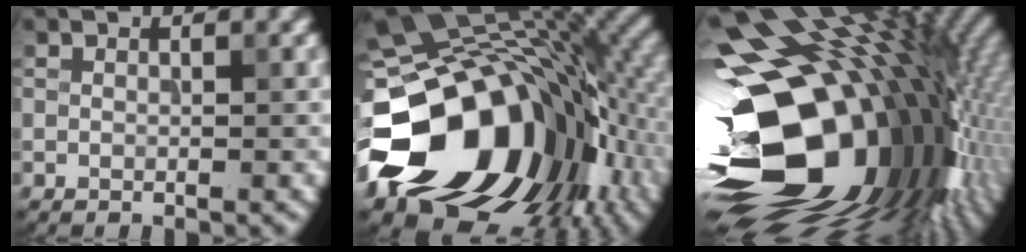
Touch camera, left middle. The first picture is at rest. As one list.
[{"total": 19.7, "force": [-5.2, 13.3, 13.6], "torque": [-0.250, -0.030, -0.080]}, {"total": 20.5, "force": [-4.0, 13.0, 15.3], "torque": [-0.257, -0.032, -0.062]}]